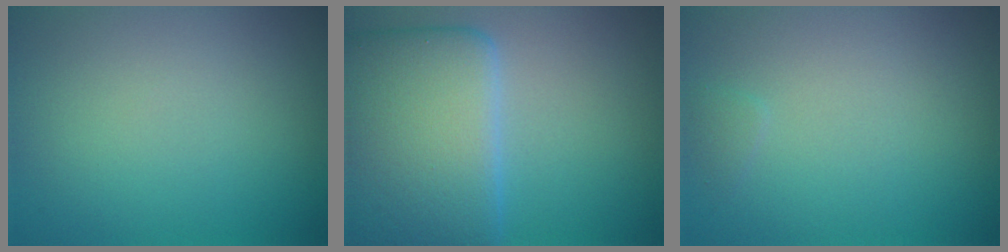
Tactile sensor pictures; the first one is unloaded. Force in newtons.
{"total": 10.8, "press": 10.8, "slide": 0.3}
{"total": 0.5, "press": 0.5, "slide": 0.0}